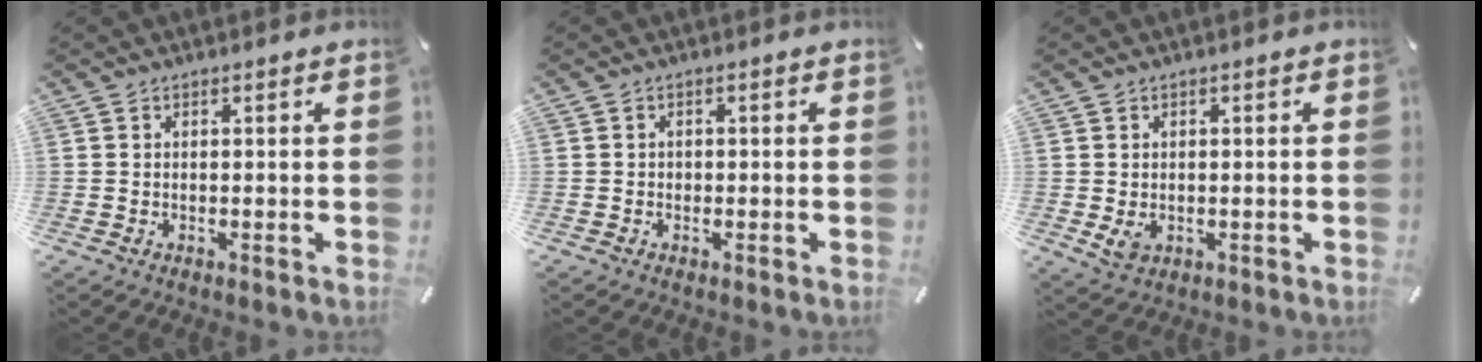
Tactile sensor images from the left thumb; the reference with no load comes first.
{"total": 1.1, "force": [-0.4, 0.9, 0.2], "torque": [-0.004, 0.004, -0.012]}
{"total": 3.2, "force": [-0.4, 2.7, 1.7], "torque": [-0.033, -0.004, -0.008]}